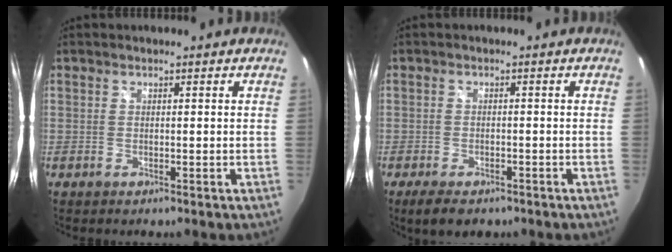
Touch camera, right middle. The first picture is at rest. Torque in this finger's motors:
{"motor_torque": [0.49, -0.52, 0.06, 0.05]}